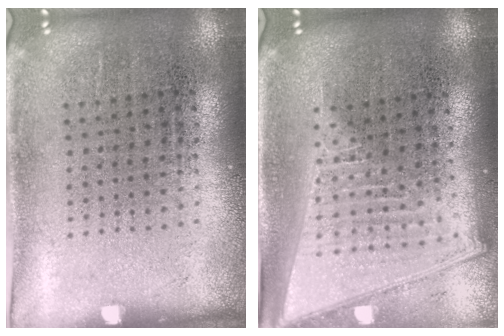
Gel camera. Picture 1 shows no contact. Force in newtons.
{"total": 2.1, "press": 1.8, "slide": 1.1}